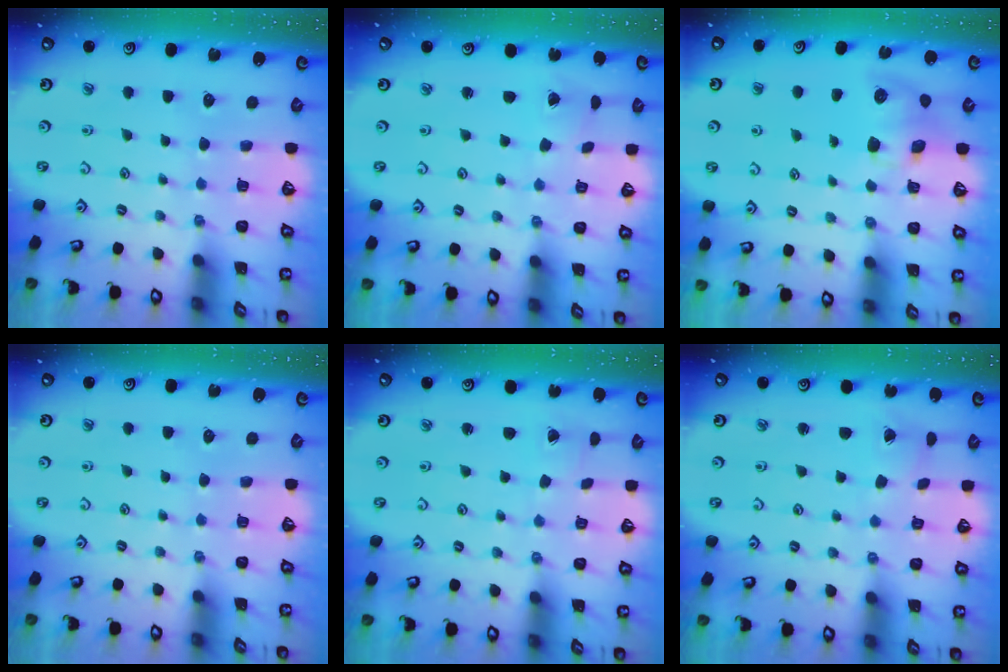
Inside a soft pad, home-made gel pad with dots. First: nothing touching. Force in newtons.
{"total": 1.1, "press": 1.0, "slide": 0.4}
{"total": 9.0, "press": 9.0, "slide": 1.0}
{"total": 0.0}
{"total": 1.5, "press": 1.5, "slide": 0.0}
{"total": 1.9, "press": 1.9, "slide": 0.2}